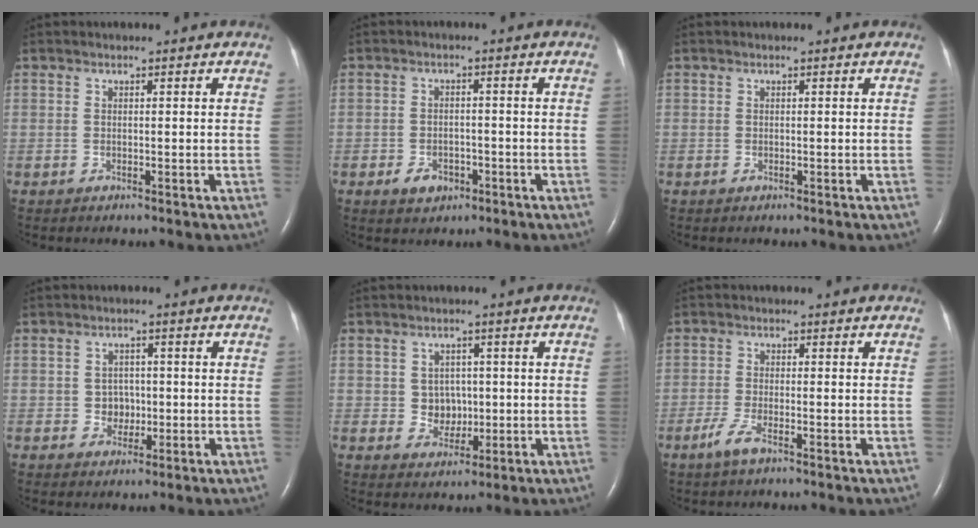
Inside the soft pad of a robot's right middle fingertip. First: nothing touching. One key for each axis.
{"total": 3.6, "fx": -1.8, "fy": 2.5, "fz": 1.8, "tx": -0.029, "ty": 0.003, "tz": -0.022}
{"total": 0.0}
{"total": 2.9, "fx": -0.4, "fy": 2.6, "fz": 1.3, "tx": -0.015, "ty": 0.008, "tz": -0.002}
{"total": 4.0, "fx": 0.1, "fy": 3.6, "fz": 1.7, "tx": -0.025, "ty": 0.010, "tz": 0.008}
{"total": 4.8, "fx": -3.0, "fy": 0.3, "fz": 3.7, "tx": -0.086, "ty": -0.011, "tz": -0.066}